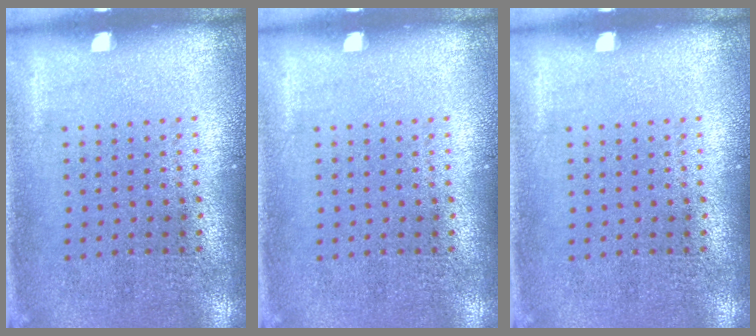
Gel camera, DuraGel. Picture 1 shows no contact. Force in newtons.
{"total": 0.0}
{"total": 0.0}